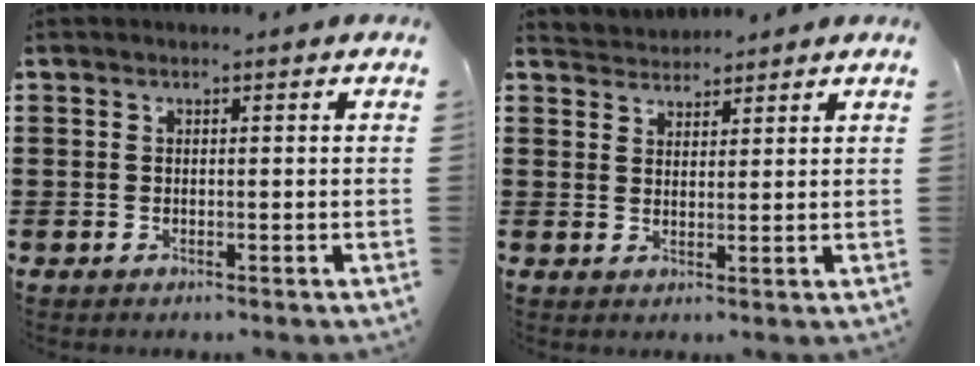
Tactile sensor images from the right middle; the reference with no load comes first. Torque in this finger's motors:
{"motor_torque": [-1.01, -0.82, -0.02, -0.03]}